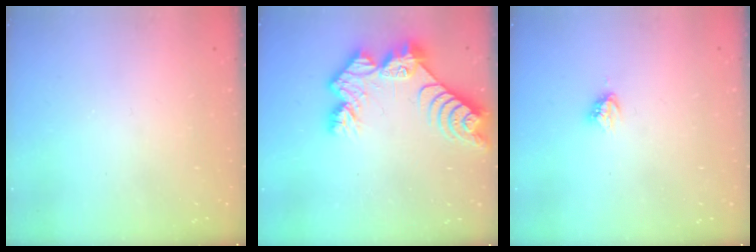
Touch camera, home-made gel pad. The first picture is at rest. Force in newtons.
{"total": 11.9, "press": 11.9, "slide": 1.0}
{"total": 4.0, "press": 3.9, "slide": 0.5}